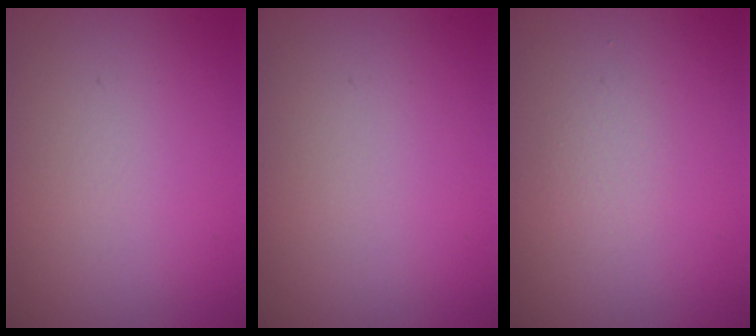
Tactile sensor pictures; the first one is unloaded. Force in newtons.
{"total": 0.0}
{"total": 0.8, "press": 0.7, "slide": 0.1}